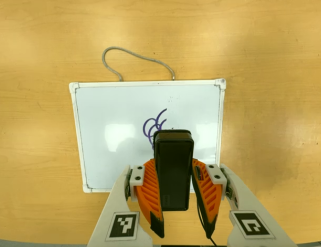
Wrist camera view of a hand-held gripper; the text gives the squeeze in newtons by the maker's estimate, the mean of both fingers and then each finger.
{"total": 6.1, "left": 5.0, "right": 7.2}